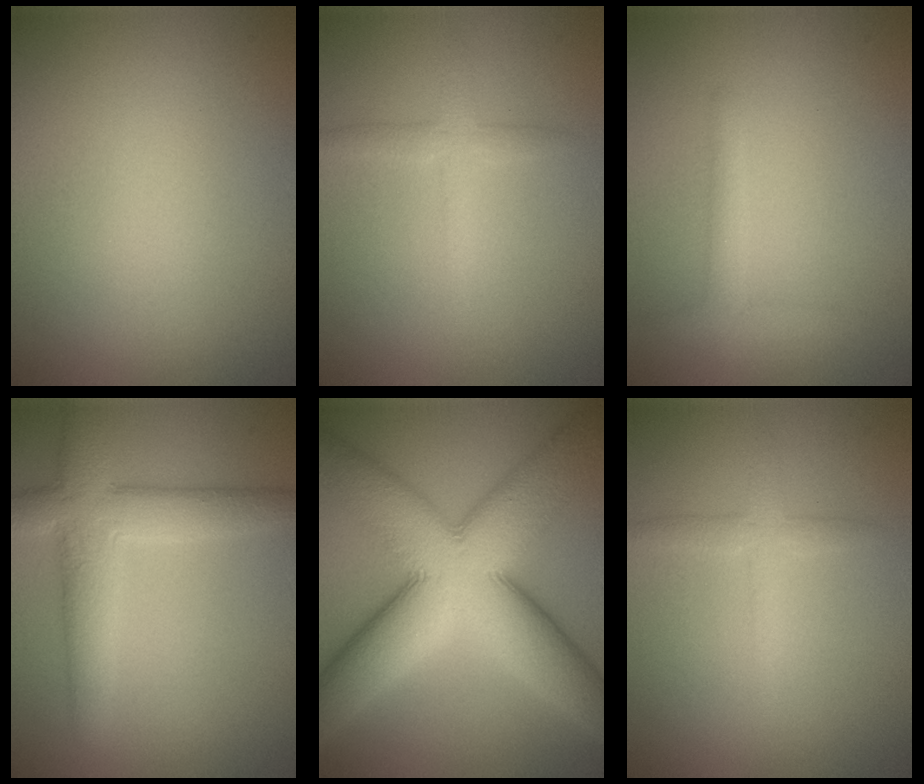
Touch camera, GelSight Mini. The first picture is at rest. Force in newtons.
{"total": 2.1, "press": 2.1, "slide": 0.1}
{"total": 1.9, "press": 1.9, "slide": 0.2}
{"total": 5.8, "press": 5.8, "slide": 0.4}
{"total": 14.6, "press": 14.6, "slide": 0.3}
{"total": 2.1, "press": 2.1, "slide": 0.1}